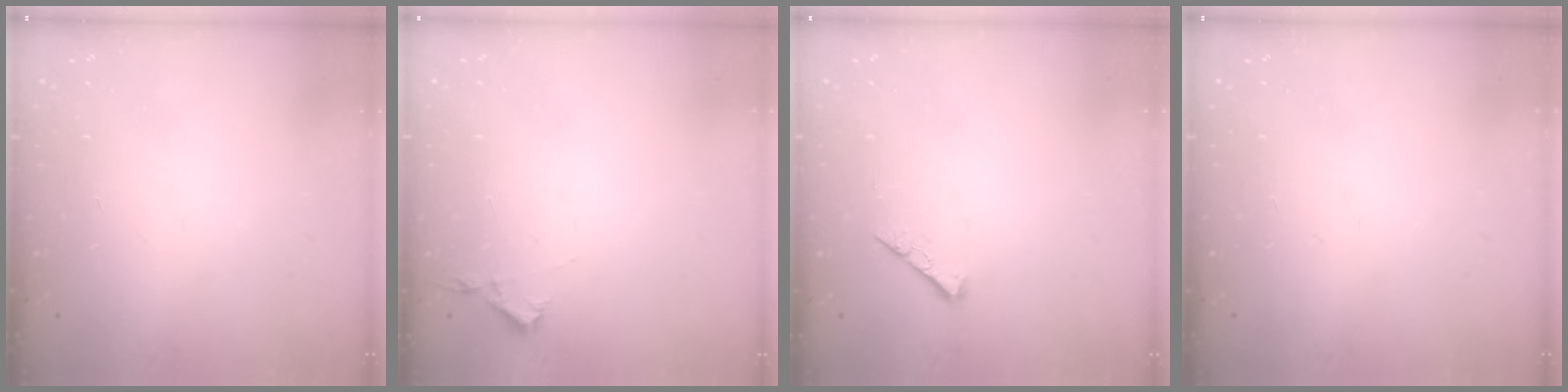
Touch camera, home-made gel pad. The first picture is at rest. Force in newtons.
{"total": 2.9, "press": 2.9, "slide": 0.5}
{"total": 4.3, "press": 4.3, "slide": 0.5}
{"total": 0.0}